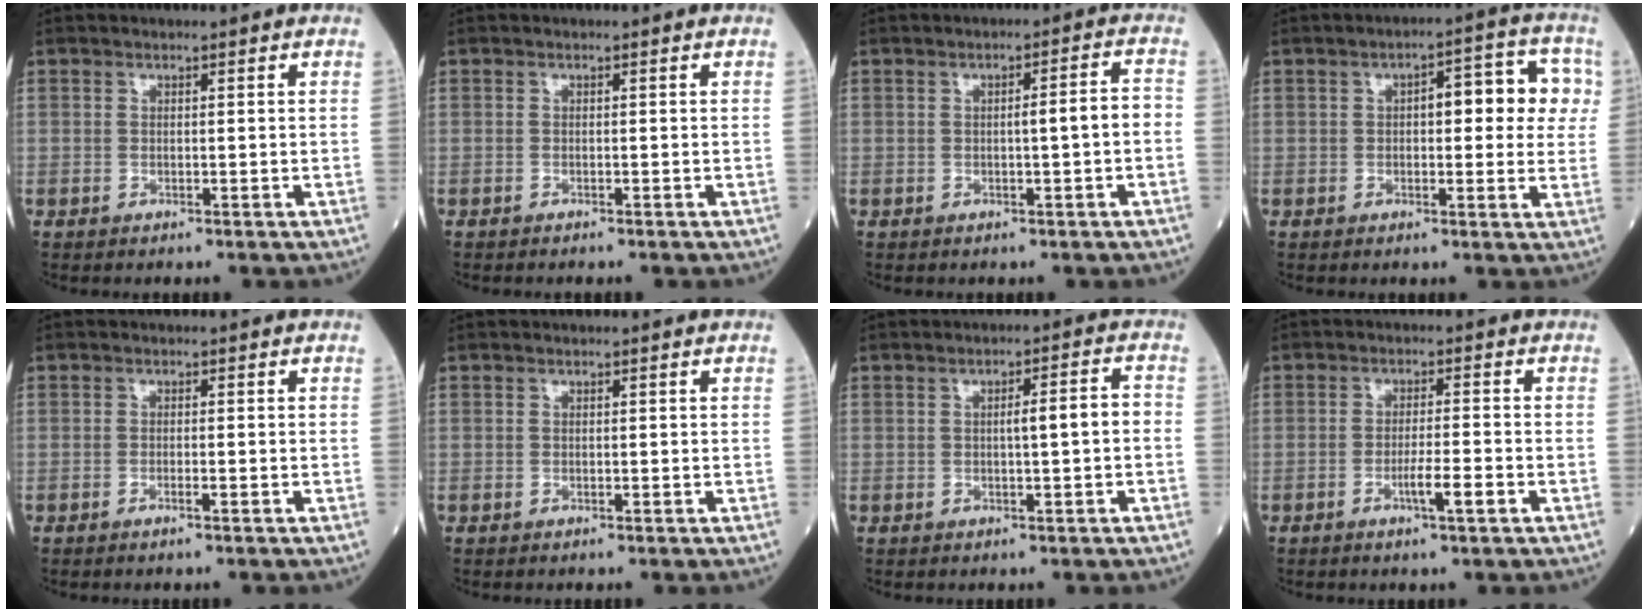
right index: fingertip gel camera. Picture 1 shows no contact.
{"total": 0.6, "force": [-0.5, 0.1, 0.2], "torque": [-0.002, -0.001, -0.009]}
{"total": 3.7, "force": [-0.6, 0.1, 3.7], "torque": [-0.055, 0.011, -0.008]}
{"total": 9.3, "force": [1.8, 3.5, 8.4], "torque": [-0.095, 0.033, 0.017]}
{"total": 1.0, "force": [-0.6, 0.0, 0.8], "torque": [-0.017, 0.001, -0.011]}
{"total": 0.0}
{"total": 3.8, "force": [-0.3, 0.3, 3.8], "torque": [-0.061, 0.011, -0.003]}
{"total": 4.0, "force": [-1.8, 0.0, 3.6], "torque": [-0.062, -0.003, -0.033]}